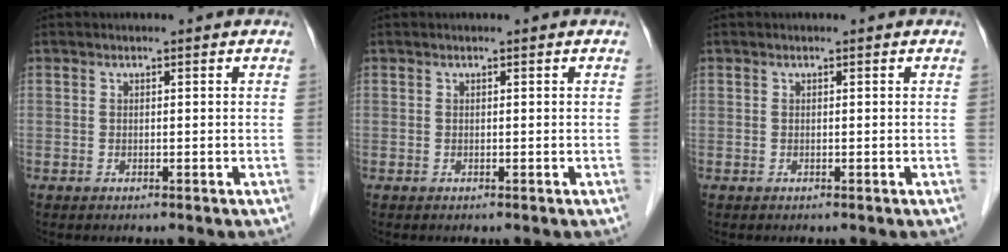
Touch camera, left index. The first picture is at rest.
{"total": 0.0}
{"total": 0.0}